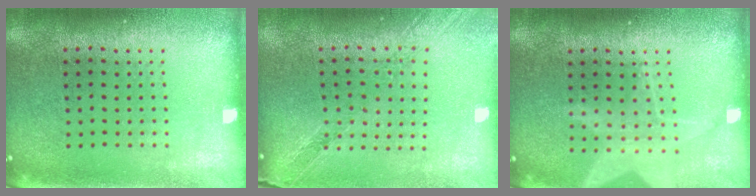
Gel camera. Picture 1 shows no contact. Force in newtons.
{"total": 1.1, "press": 1.1, "slide": 0.2}
{"total": 1.7, "press": 1.4, "slide": 1.0}